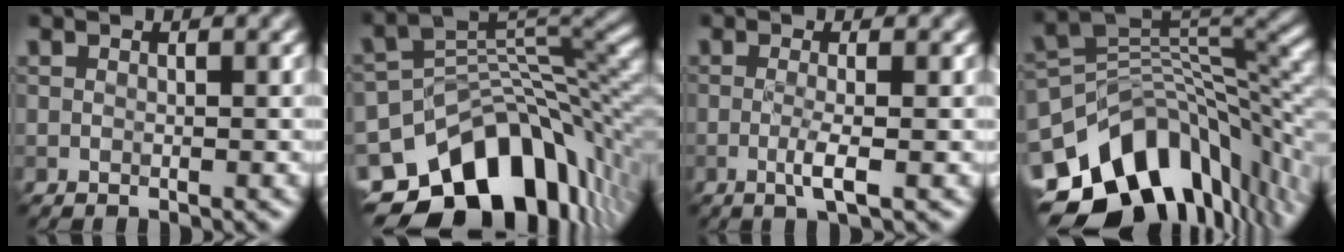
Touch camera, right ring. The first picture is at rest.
{"total": 13.6, "force": [-7.0, 8.2, 8.2], "torque": [-0.136, 0.001, -0.111]}
{"total": 2.5, "force": [-0.5, 0.5, 2.4], "torque": [-0.044, -0.005, -0.015]}
{"total": 13.6, "force": [-5.6, 8.5, 9.0], "torque": [-0.168, 0.000, -0.088]}